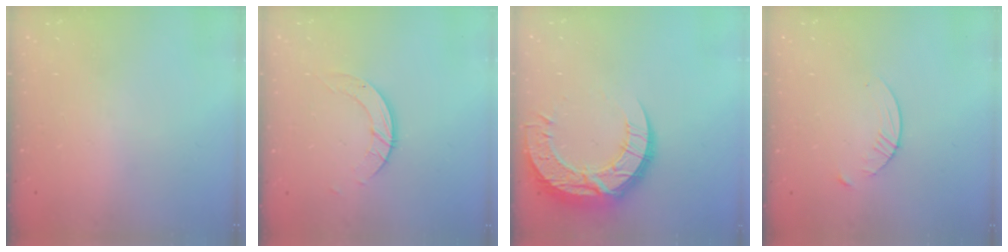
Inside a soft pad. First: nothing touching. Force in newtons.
{"total": 5.1, "press": 5.1, "slide": 0.2}
{"total": 16.3, "press": 16.3, "slide": 1.4}
{"total": 3.1, "press": 3.1, "slide": 0.4}